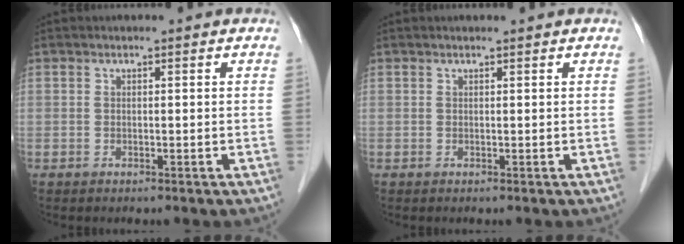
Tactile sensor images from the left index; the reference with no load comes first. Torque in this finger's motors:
{"motor_torque": [0.00, 0.09, -0.04, -0.01]}